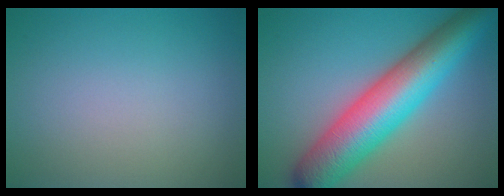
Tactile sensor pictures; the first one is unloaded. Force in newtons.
{"total": 11.1, "press": 11.1, "slide": 0.3}